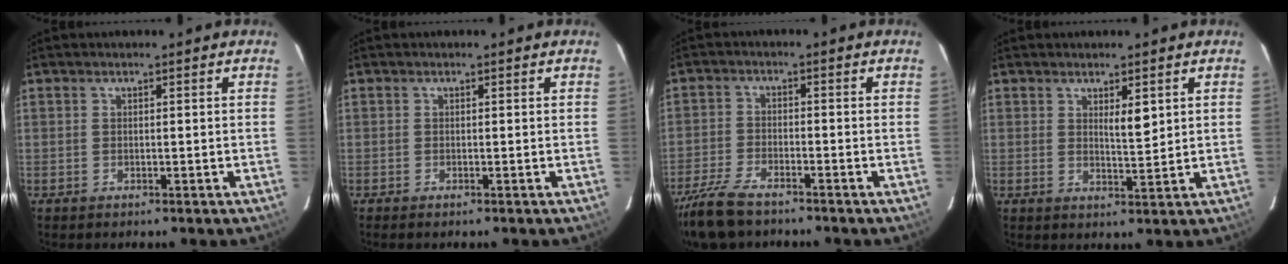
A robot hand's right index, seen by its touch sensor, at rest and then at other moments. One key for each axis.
{"total": 0.6, "fx": -0.5, "fy": 0.0, "fz": 0.3, "tx": -0.007, "ty": -0.002, "tz": -0.009}
{"total": 7.6, "fx": -6.3, "fy": 1.9, "fz": 3.9, "tx": -0.082, "ty": -0.020, "tz": -0.113}
{"total": 3.1, "fx": 1.3, "fy": 0.7, "fz": 2.7, "tx": -0.046, "ty": -0.007, "tz": 0.024}